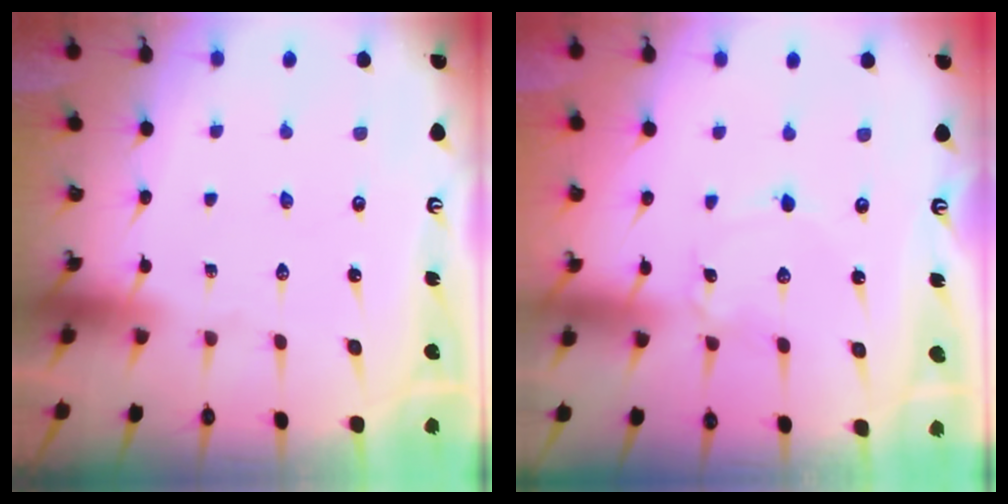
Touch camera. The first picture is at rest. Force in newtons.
{"total": 1.6, "press": 1.6, "slide": 0.1}